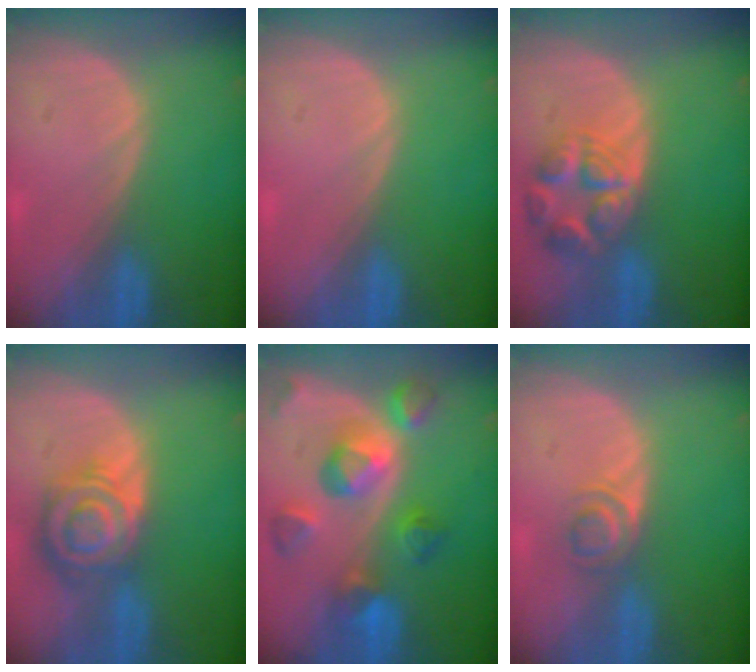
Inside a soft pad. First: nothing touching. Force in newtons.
{"total": 0.0}
{"total": 7.8, "press": 7.0, "slide": 3.5}
{"total": 8.6, "press": 7.5, "slide": 4.1}
{"total": 10.4, "press": 9.2, "slide": 4.9}
{"total": 3.1, "press": 2.9, "slide": 0.8}